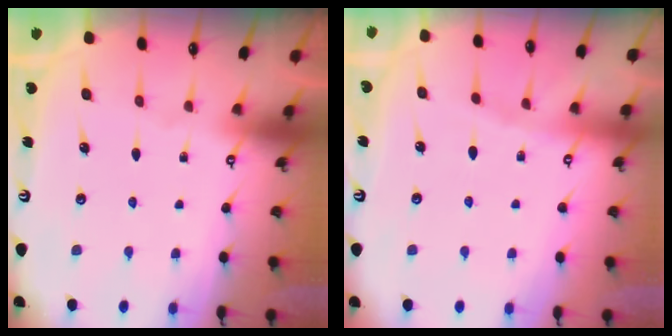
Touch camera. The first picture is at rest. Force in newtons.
{"total": 3.3, "press": 3.3, "slide": 0.6}